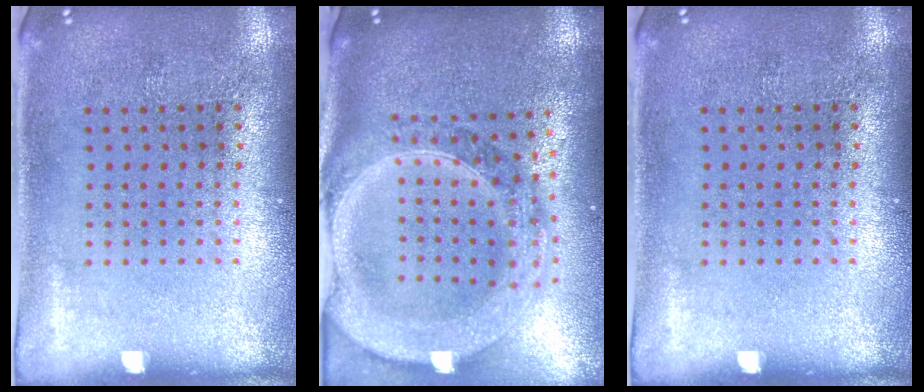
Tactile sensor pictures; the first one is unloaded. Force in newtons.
{"total": 3.2, "press": 2.7, "slide": 1.8}
{"total": 0.0}